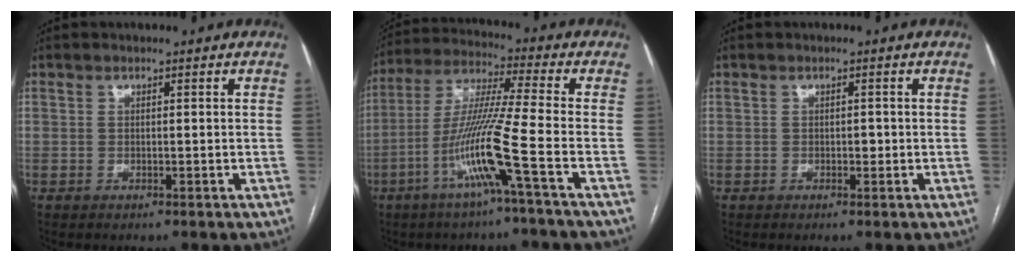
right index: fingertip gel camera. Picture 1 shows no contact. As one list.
[{"total": 12.4, "force": [-5.0, -2.0, 11.2], "torque": [-0.222, -0.007, -0.103]}, {"total": 1.0, "force": [-0.2, 0.6, 0.7], "torque": [-0.008, 0.002, -0.002]}]